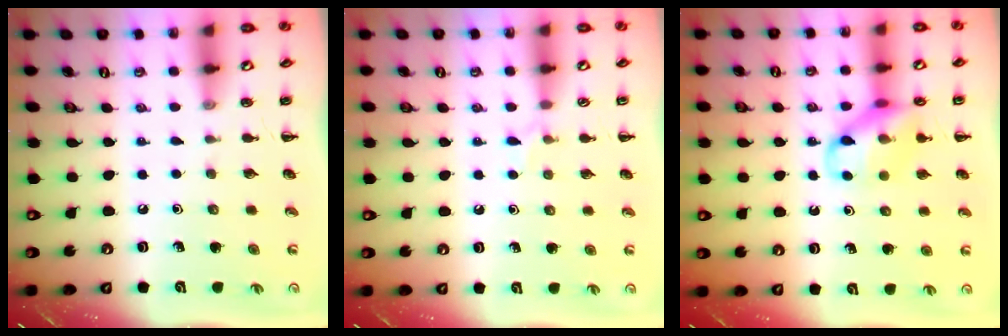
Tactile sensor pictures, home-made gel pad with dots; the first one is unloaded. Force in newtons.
{"total": 4.9, "press": 4.6, "slide": 1.6}
{"total": 12.4, "press": 12.3, "slide": 1.6}